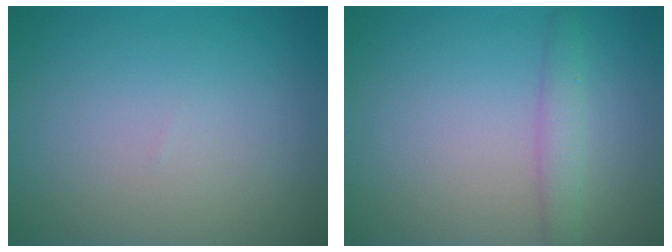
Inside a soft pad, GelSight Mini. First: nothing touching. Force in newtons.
{"total": 2.0, "press": 2.0, "slide": 0.1}